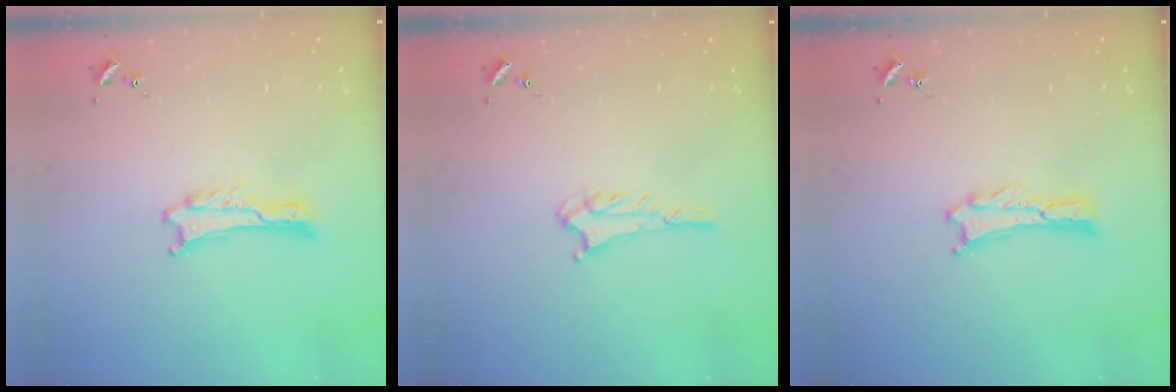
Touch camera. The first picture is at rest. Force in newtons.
{"total": 1.6, "press": 1.6, "slide": 0.1}
{"total": 0.0}